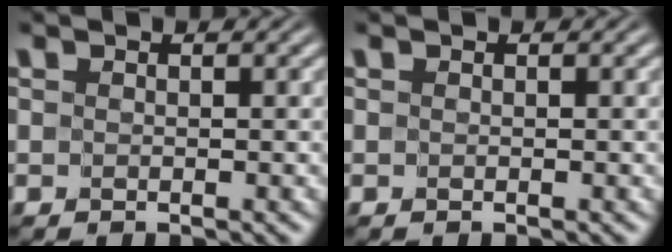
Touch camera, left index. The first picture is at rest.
{"total": 0.0}